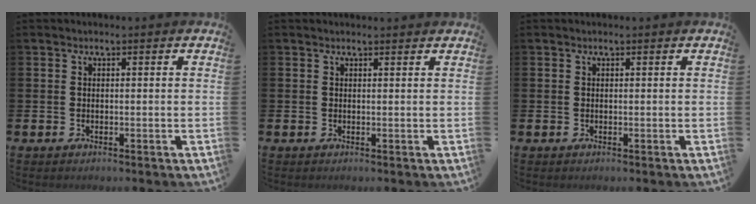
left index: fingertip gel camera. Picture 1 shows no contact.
{"total": 0.7, "force": [0.7, 0.1, 0.2], "torque": [0.004, -0.002, 0.011]}
{"total": 0.0}